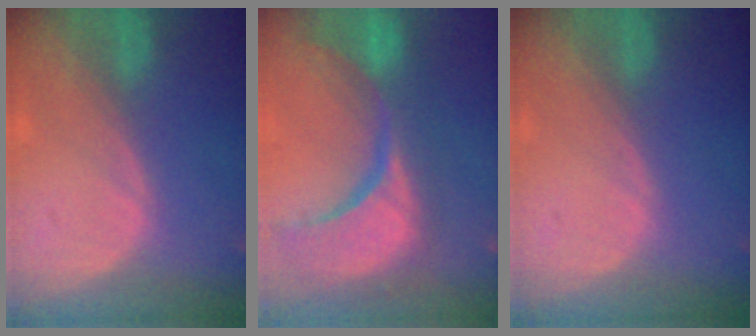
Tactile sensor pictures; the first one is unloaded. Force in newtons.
{"total": 15.3, "press": 12.1, "slide": 9.4}
{"total": 0.0}